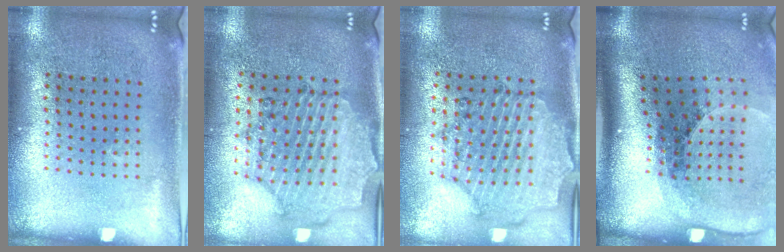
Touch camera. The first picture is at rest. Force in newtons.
{"total": 1.6, "press": 1.6, "slide": 0.3}
{"total": 1.6, "press": 1.6, "slide": 0.3}
{"total": 2.7, "press": 1.9, "slide": 1.9}